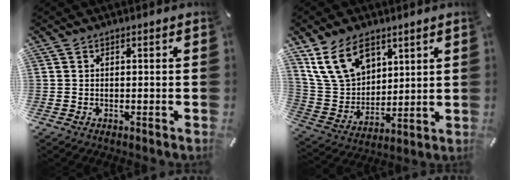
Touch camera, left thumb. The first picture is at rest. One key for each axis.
{"total": 14.4, "fx": 8.3, "fy": 9.7, "fz": 6.7, "tx": -0.153, "ty": -0.025, "tz": 0.160}